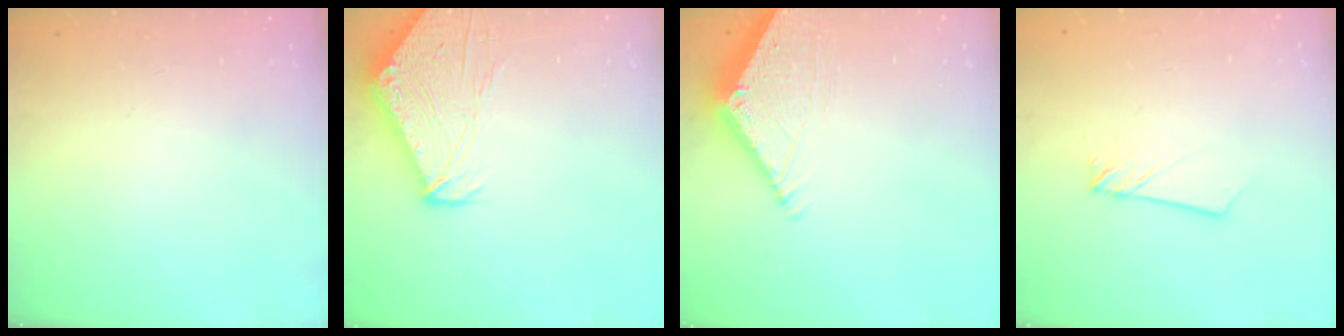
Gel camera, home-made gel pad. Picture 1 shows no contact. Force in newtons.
{"total": 12.8, "press": 12.7, "slide": 1.6}
{"total": 7.2, "press": 7.2, "slide": 0.3}
{"total": 2.0, "press": 2.0, "slide": 0.2}